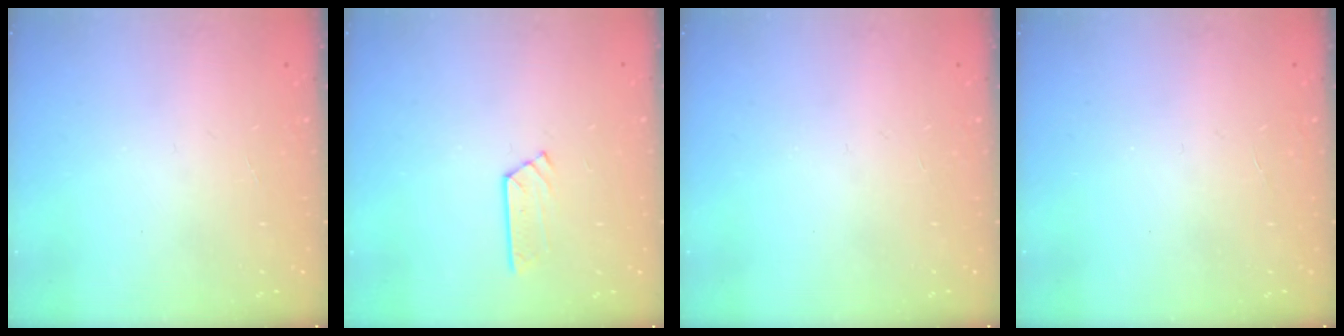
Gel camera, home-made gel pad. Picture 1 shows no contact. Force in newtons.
{"total": 3.7, "press": 3.7, "slide": 0.4}
{"total": 0.0}
{"total": 0.0}